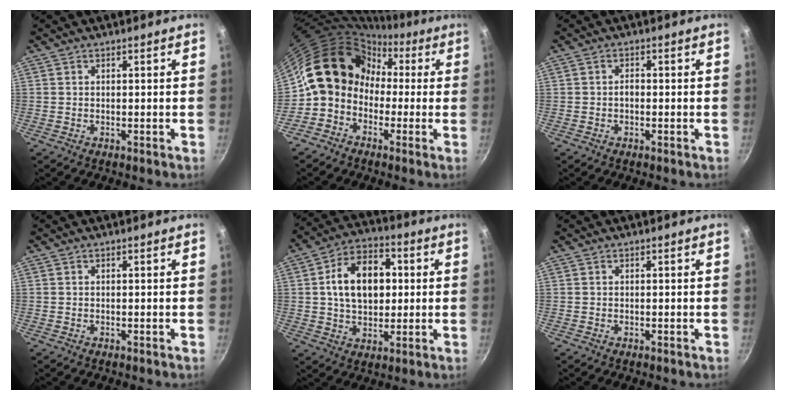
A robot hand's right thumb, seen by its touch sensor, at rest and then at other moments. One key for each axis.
{"total": 13.7, "fx": -0.7, "fy": 11.9, "fz": 6.8, "tx": -0.073, "ty": 0.048, "tz": -0.036}
{"total": 1.4, "fx": -0.4, "fy": 0.9, "fz": 1.0, "tx": -0.013, "ty": 0.009, "tz": -0.007}
{"total": 0.0}
{"total": 14.5, "fx": 2.0, "fy": 9.8, "fz": 10.5, "tx": -0.138, "ty": 0.015, "tz": 0.025}
{"total": 0.0}